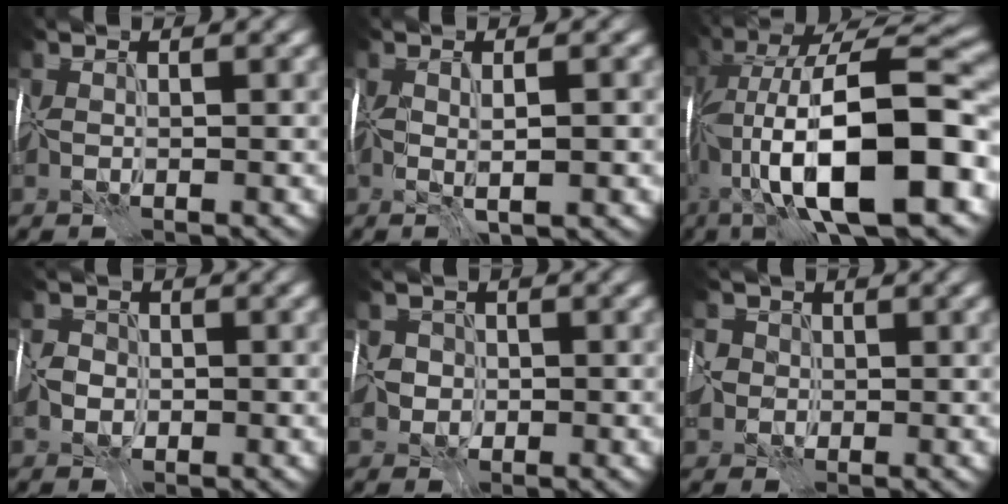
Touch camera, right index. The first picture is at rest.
{"total": 2.1, "force": [-0.8, 0.2, 1.9], "torque": [-0.035, -0.003, -0.014]}
{"total": 16.4, "force": [-4.7, 4.8, 14.9], "torque": [-0.242, 0.021, -0.080]}
{"total": 3.9, "force": [-1.2, 3.3, 1.7], "torque": [-0.019, 0.011, -0.041]}
{"total": 3.5, "force": [-0.9, 3.2, 1.1], "torque": [0.000, 0.015, -0.031]}
{"total": 4.4, "force": [-0.5, 4.2, 1.4], "torque": [-0.020, 0.017, -0.024]}